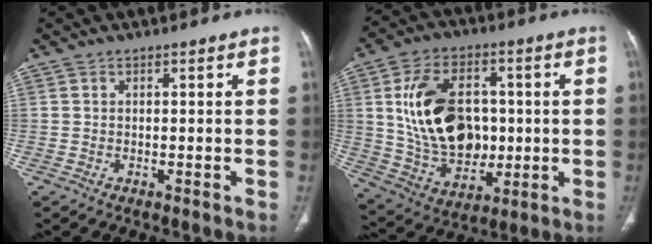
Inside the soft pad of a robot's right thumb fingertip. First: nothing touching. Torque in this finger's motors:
{"motor_torque": [-0.74, 1.47, 1.40, 0.71, 0.19]}